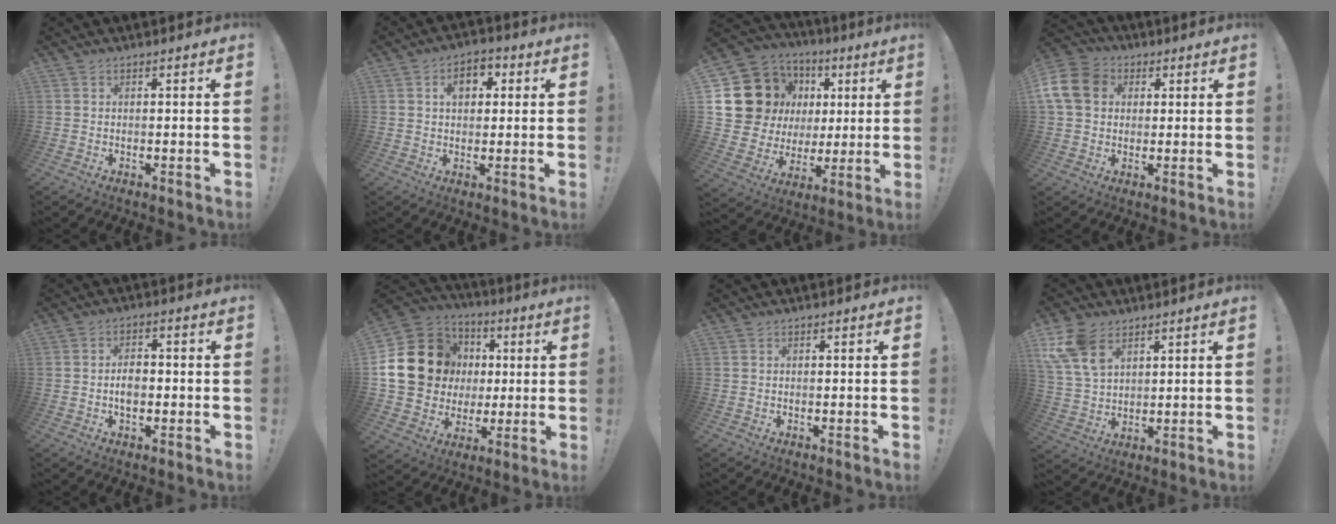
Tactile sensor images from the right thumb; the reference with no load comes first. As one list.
[{"total": 6.6, "force": [2.0, 4.7, 4.2], "torque": [-0.051, 0.003, 0.030]}, {"total": 17.6, "force": [4.9, 15.0, 7.9], "torque": [-0.110, -0.023, 0.129]}, {"total": 13.4, "force": [2.8, 11.0, 7.1], "torque": [-0.139, 0.001, 0.057]}, {"total": 4.4, "force": [-1.2, 3.0, 3.1], "torque": [-0.045, 0.001, -0.027]}, {"total": 21.3, "force": [3.6, 18.4, 10.2], "torque": [-0.167, -0.004, 0.105]}, {"total": 0.0}, {"total": 11.7, "force": [6.4, 7.1, 6.7], "torque": [-0.145, -0.024, 0.126]}]